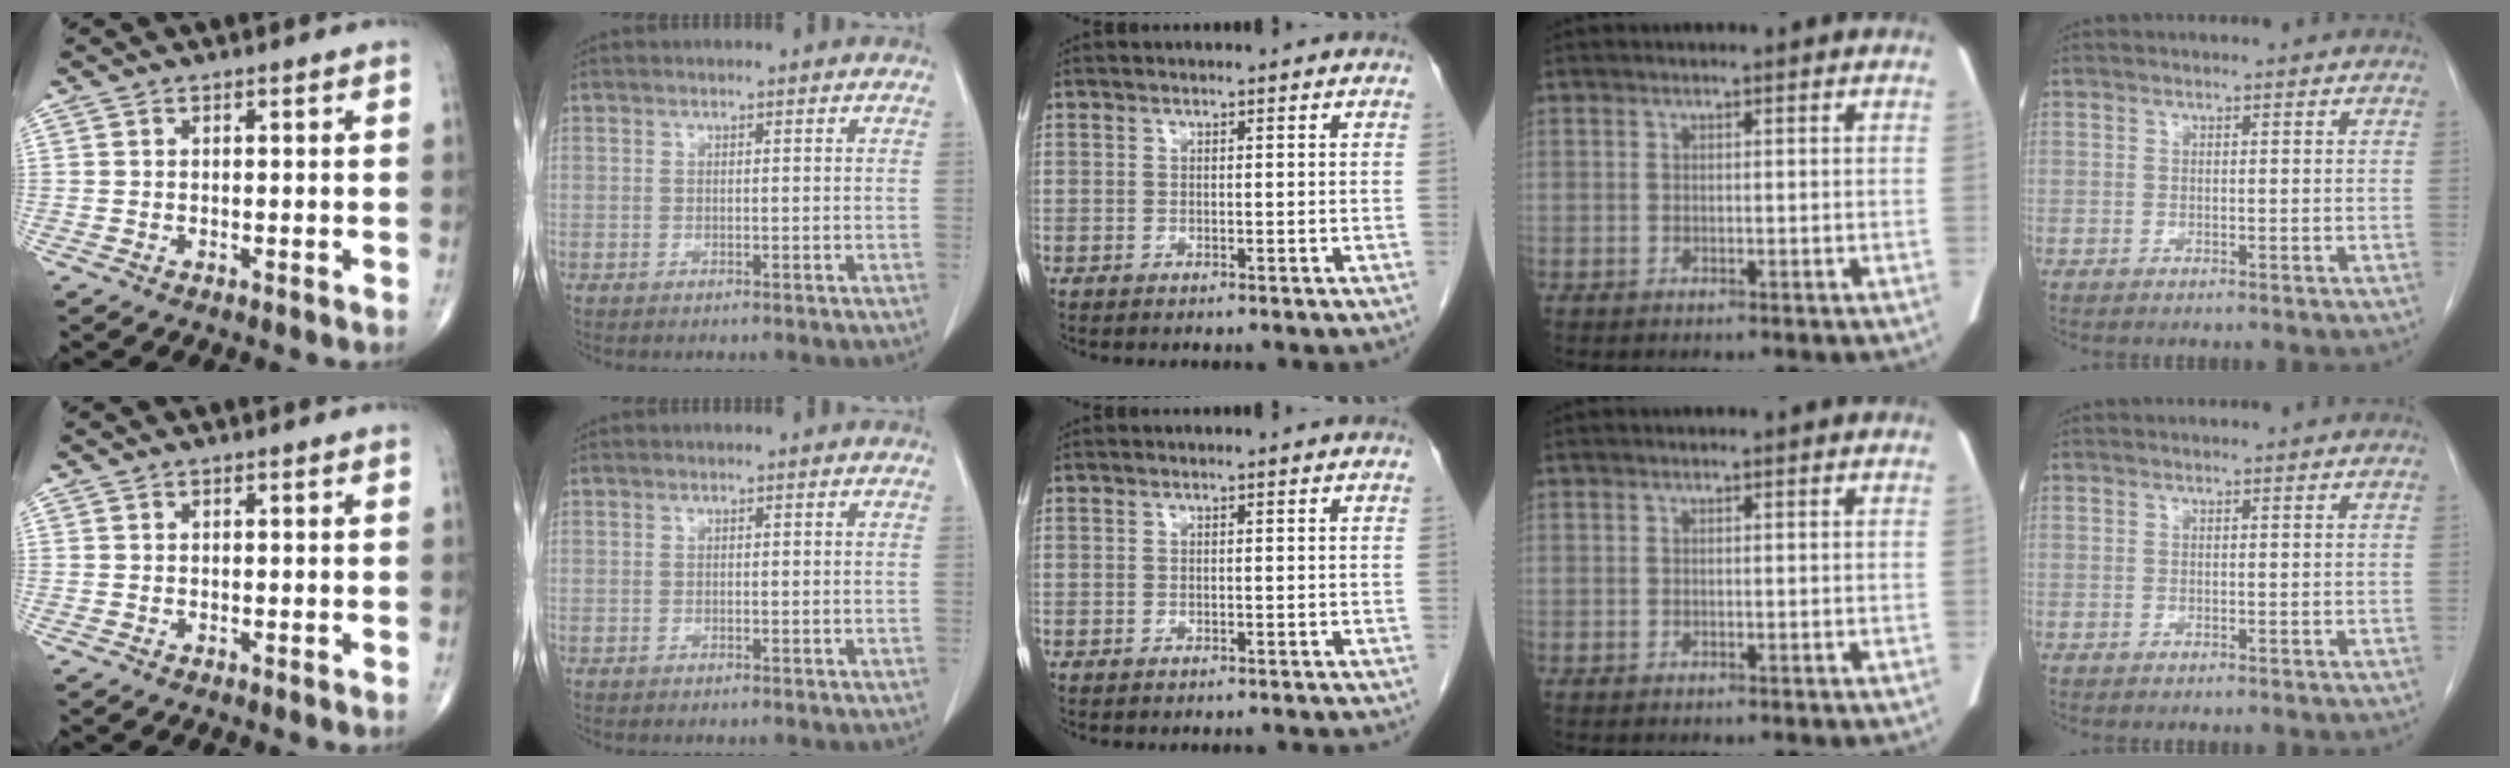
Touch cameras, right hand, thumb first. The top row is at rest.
{"middle": {"total": 1.9, "force": [-1.8, 0.3, 0.4], "torque": [-0.010, -0.003, -0.022]}}